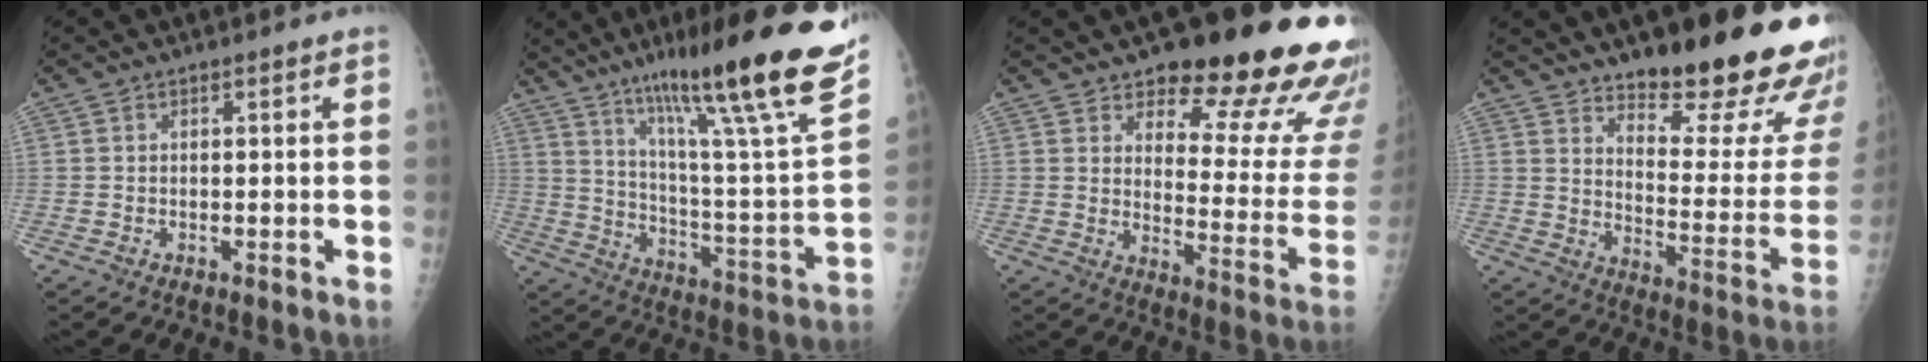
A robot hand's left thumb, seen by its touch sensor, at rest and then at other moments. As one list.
[{"total": 28.9, "force": [18.9, 2.7, 21.8], "torque": [-0.320, -0.075, 0.292]}, {"total": 23.5, "force": [16.1, 8.3, 14.9], "torque": [-0.142, -0.099, 0.203]}, {"total": 25.4, "force": [17.8, 6.9, 16.7], "torque": [-0.189, -0.119, 0.241]}]